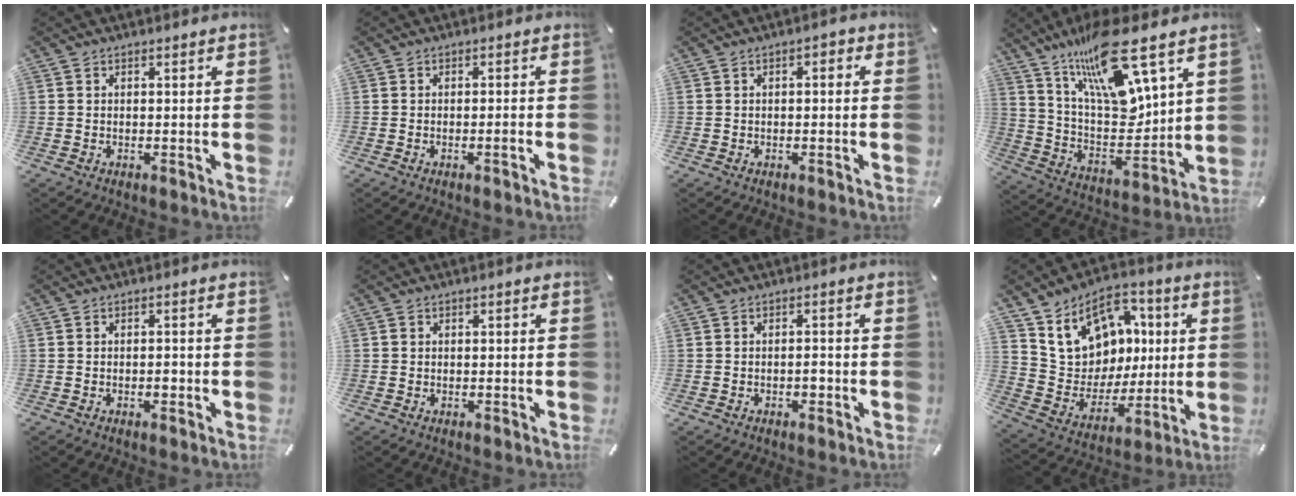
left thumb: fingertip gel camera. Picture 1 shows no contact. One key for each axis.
{"total": 1.7, "fx": -0.8, "fy": 0.3, "fz": 1.5, "tx": -0.027, "ty": 0.002, "tz": -0.014}
{"total": 1.7, "fx": -0.8, "fy": 0.8, "fz": 1.3, "tx": -0.021, "ty": 0.007, "tz": -0.016}
{"total": 19.9, "fx": 14.5, "fy": 6.1, "fz": 12.1, "tx": -0.224, "ty": -0.102, "tz": 0.243}
{"total": 1.7, "fx": -0.6, "fy": 0.8, "fz": 1.4, "tx": -0.026, "ty": 0.003, "tz": -0.013}
{"total": 0.6, "fx": 0.0, "fy": 0.5, "fz": 0.3, "tx": -0.005, "ty": 0.003, "tz": -0.001}
{"total": 2.1, "fx": -0.9, "fy": 1.0, "fz": 1.6, "tx": -0.029, "ty": 0.005, "tz": -0.016}
{"total": 15.3, "fx": 6.1, "fy": 12.7, "fz": 5.9, "tx": -0.099, "ty": -0.036, "tz": 0.124}